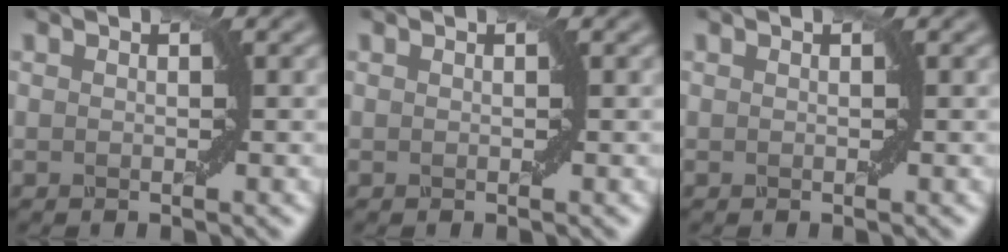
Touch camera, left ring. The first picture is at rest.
{"total": 0.0}
{"total": 0.0}